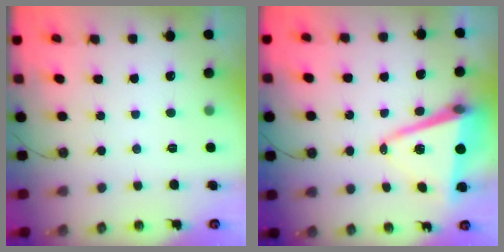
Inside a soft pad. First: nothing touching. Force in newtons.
{"total": 11.8, "press": 11.4, "slide": 2.9}